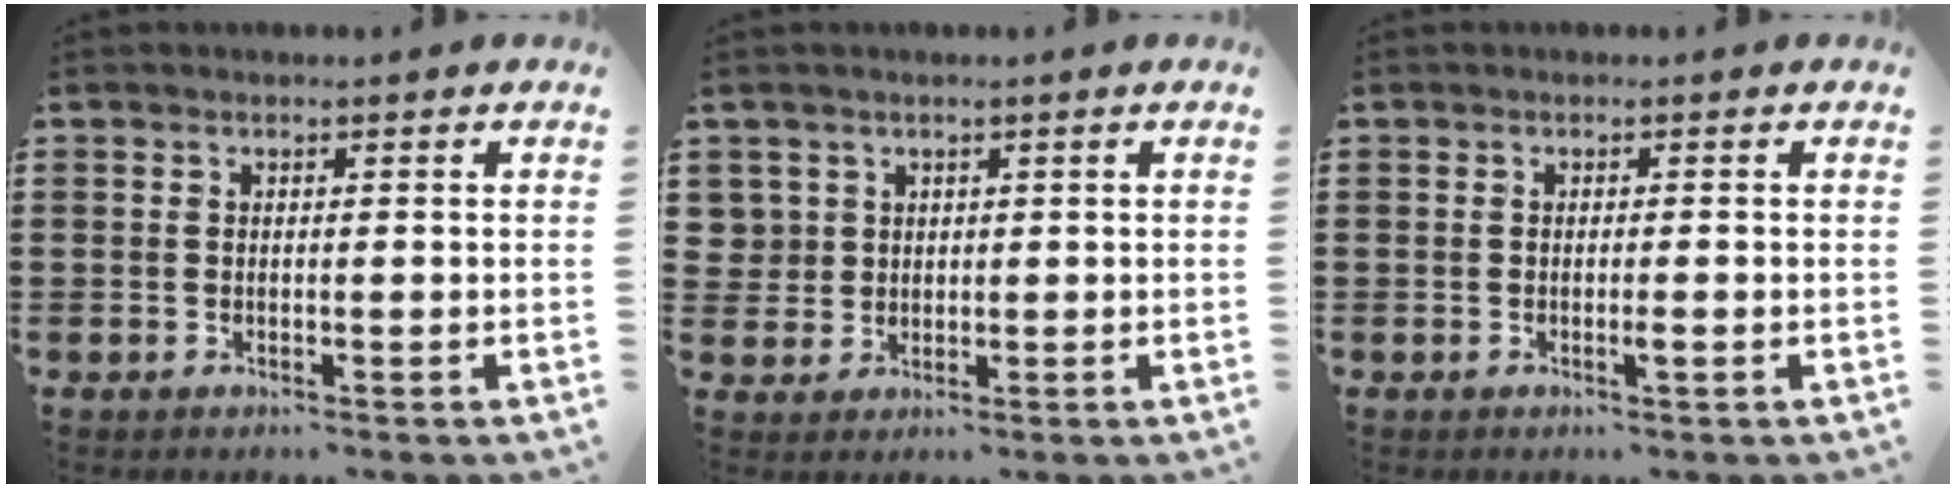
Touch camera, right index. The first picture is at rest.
{"total": 2.8, "force": [1.0, 2.6, 0.1], "torque": [-0.015, 0.012, 0.019]}
{"total": 1.2, "force": [-0.4, 0.1, 1.2], "torque": [-0.020, -0.003, -0.007]}